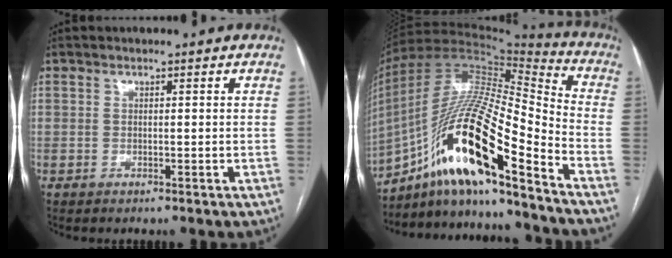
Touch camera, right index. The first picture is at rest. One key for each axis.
{"total": 21.7, "fx": -12.2, "fy": 3.2, "fz": 17.6, "tx": -0.357, "ty": 0.002, "tz": -0.214}